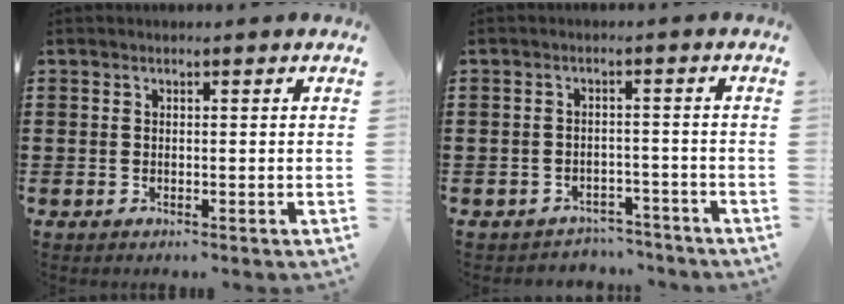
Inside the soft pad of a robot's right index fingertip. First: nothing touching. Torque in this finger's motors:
{"motor_torque": [0.17, -0.16, 0.06, 0.02]}